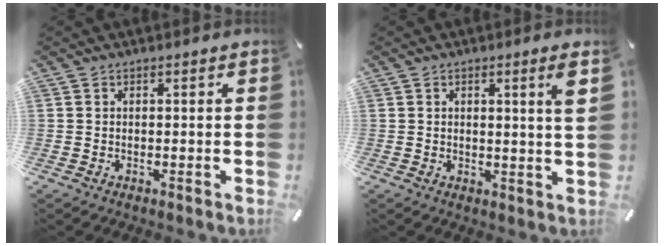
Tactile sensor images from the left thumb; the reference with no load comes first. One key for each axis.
{"total": 4.5, "fx": 1.6, "fy": 0.2, "fz": 4.2, "tx": -0.065, "ty": -0.010, "tz": 0.021}